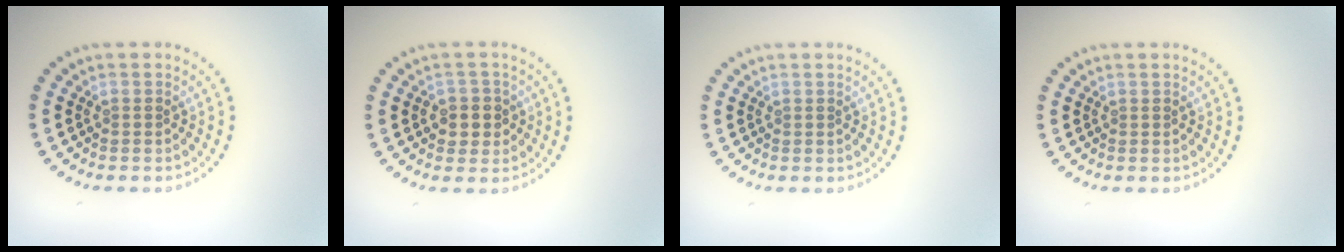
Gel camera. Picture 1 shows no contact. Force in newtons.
{"total": 2.4, "press": 2.3, "slide": 0.9}
{"total": 0.0}
{"total": 0.0}